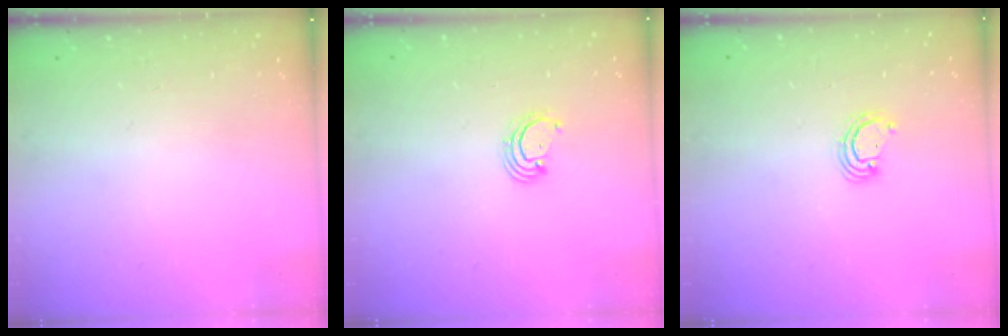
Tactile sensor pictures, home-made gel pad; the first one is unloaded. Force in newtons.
{"total": 2.6, "press": 2.6, "slide": 0.3}
{"total": 2.8, "press": 2.8, "slide": 0.3}